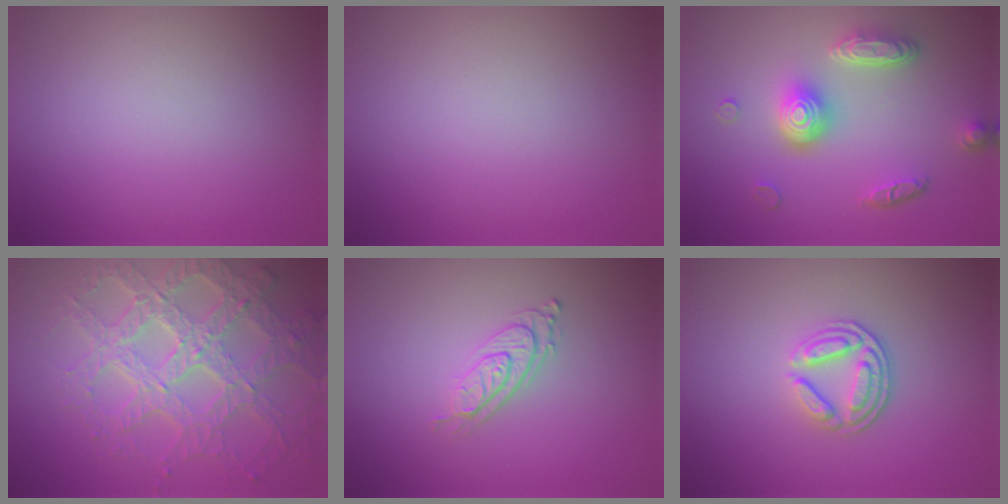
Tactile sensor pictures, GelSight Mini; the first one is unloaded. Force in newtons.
{"total": 0.0}
{"total": 4.7, "press": 3.6, "slide": 3.1}
{"total": 8.1, "press": 6.0, "slide": 5.5}
{"total": 2.7, "press": 2.0, "slide": 1.9}
{"total": 3.4, "press": 2.7, "slide": 2.1}